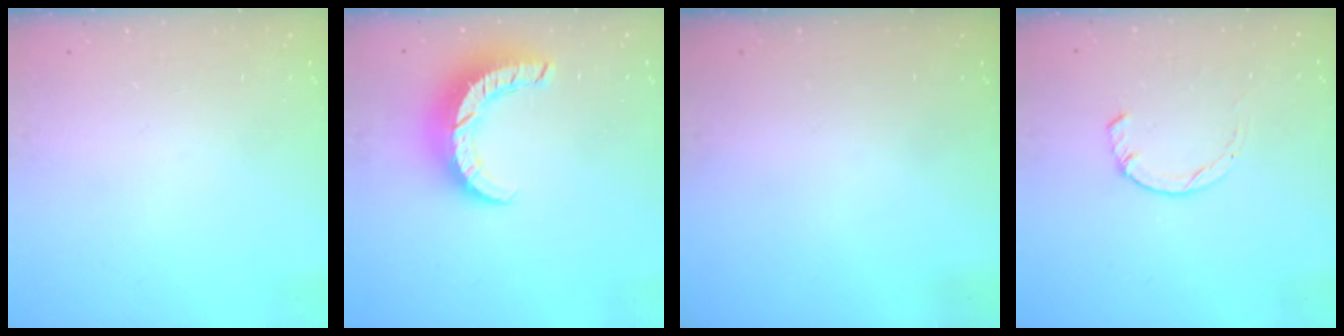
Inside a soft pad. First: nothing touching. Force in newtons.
{"total": 12.8, "press": 12.8, "slide": 0.7}
{"total": 0.0}
{"total": 3.0, "press": 3.0, "slide": 0.4}